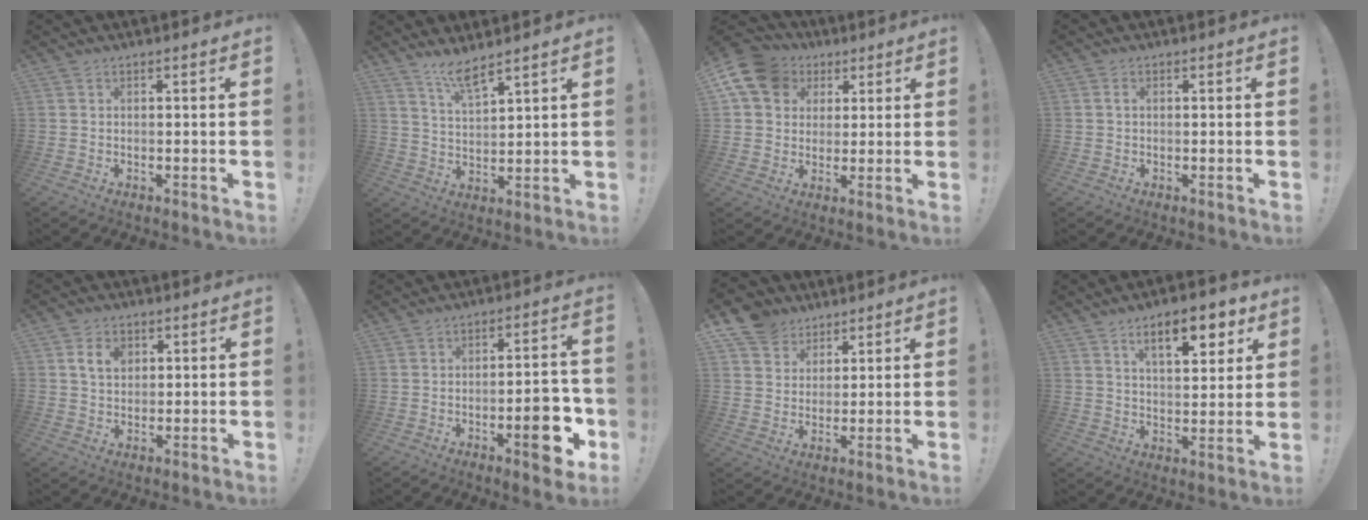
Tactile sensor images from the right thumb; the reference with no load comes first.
{"total": 6.8, "force": [5.6, 1.1, 3.7], "torque": [-0.077, -0.031, 0.101]}
{"total": 13.2, "force": [5.3, 10.5, 6.0], "torque": [-0.101, -0.022, 0.106]}
{"total": 0.9, "force": [0.2, 0.4, 0.8], "torque": [-0.022, 0.004, 0.005]}
{"total": 6.1, "force": [2.0, 4.4, 3.8], "torque": [-0.061, 0.006, 0.035]}
{"total": 12.0, "force": [-4.4, 4.0, 10.5], "torque": [-0.127, 0.015, -0.063]}
{"total": 9.0, "force": [6.0, 6.5, 1.5], "torque": [-0.024, -0.044, 0.120]}
{"total": 12.2, "force": [6.7, 4.6, 9.2], "torque": [-0.131, -0.025, 0.109]}